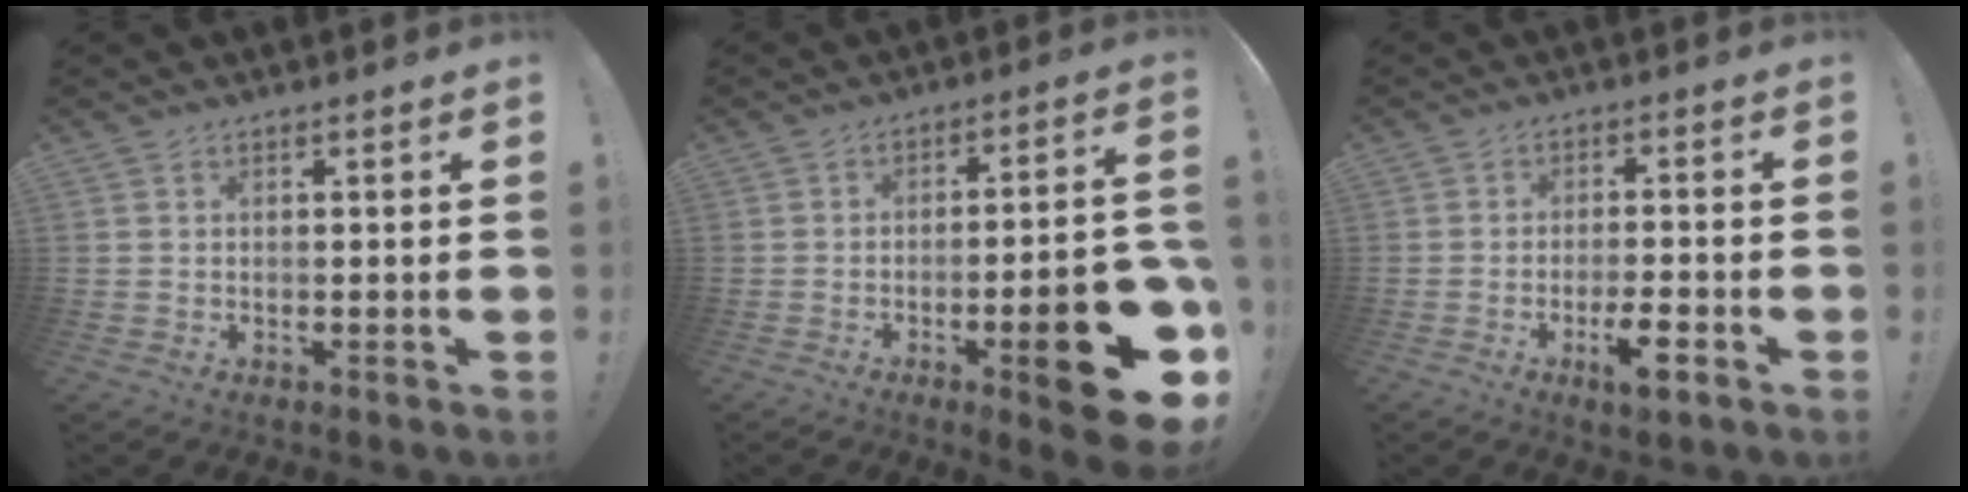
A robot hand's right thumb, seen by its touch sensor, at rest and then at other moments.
{"total": 18.4, "force": [-6.9, 4.7, 16.4], "torque": [-0.209, 0.032, -0.092]}
{"total": 7.1, "force": [-3.6, 1.3, 5.9], "torque": [-0.098, 0.010, -0.063]}